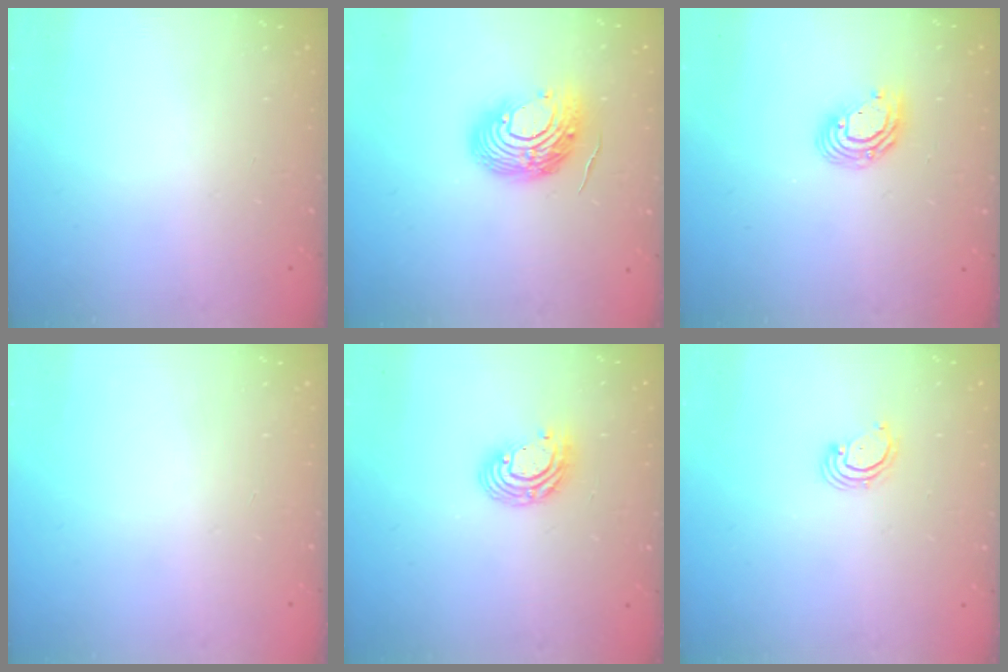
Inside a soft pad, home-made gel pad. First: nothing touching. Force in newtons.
{"total": 13.7, "press": 13.7, "slide": 1.6}
{"total": 8.1, "press": 8.0, "slide": 1.4}
{"total": 0.0}
{"total": 8.0, "press": 8.0, "slide": 0.4}
{"total": 2.7, "press": 2.7, "slide": 0.3}